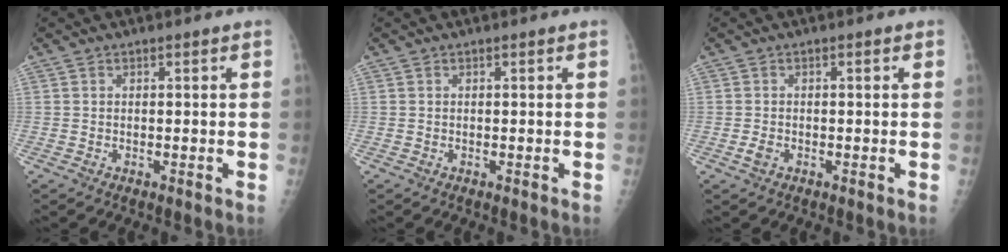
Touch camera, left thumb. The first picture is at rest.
{"total": 0.0}
{"total": 1.4, "force": [-0.7, 0.9, 0.8], "torque": [-0.014, -0.002, -0.012]}